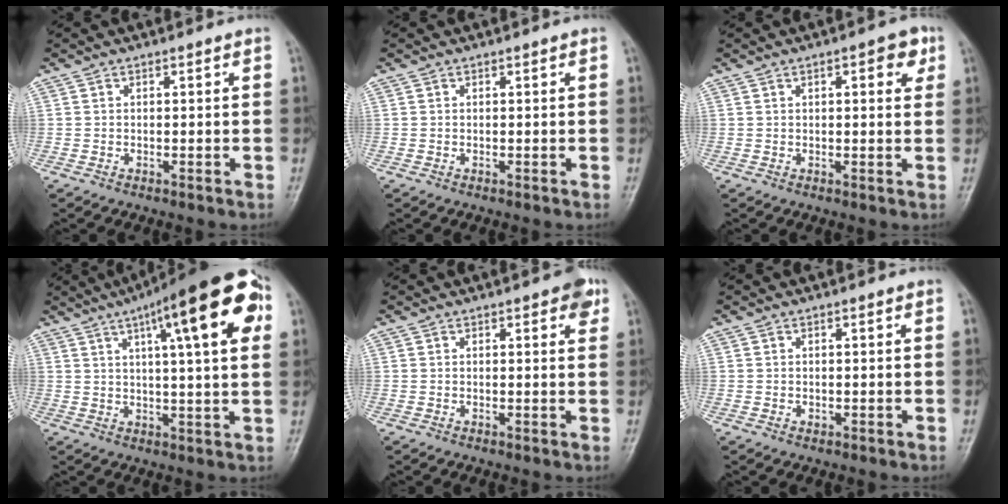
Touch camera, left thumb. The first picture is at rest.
{"total": 0.0}
{"total": 4.4, "force": [1.7, 1.7, 3.7], "torque": [-0.035, -0.001, 0.017]}
{"total": 19.6, "force": [7.8, 4.5, 17.4], "torque": [-0.235, 0.008, 0.105]}
{"total": 3.1, "force": [1.5, 1.2, 2.4], "torque": [-0.020, -0.002, 0.013]}
{"total": 0.7, "force": [-0.2, 0.5, 0.4], "torque": [-0.004, 0.004, -0.001]}